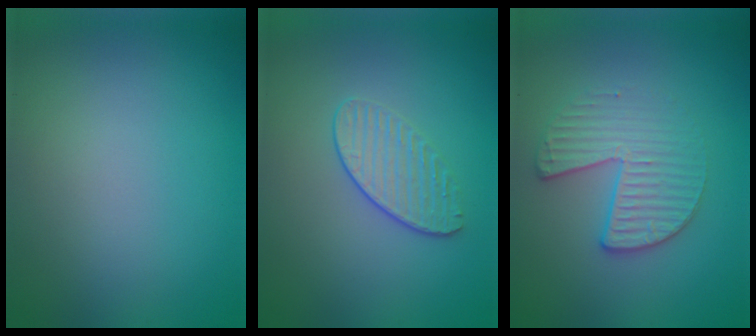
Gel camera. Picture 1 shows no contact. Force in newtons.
{"total": 1.9, "press": 1.5, "slide": 1.2}
{"total": 3.3, "press": 3.0, "slide": 1.3}